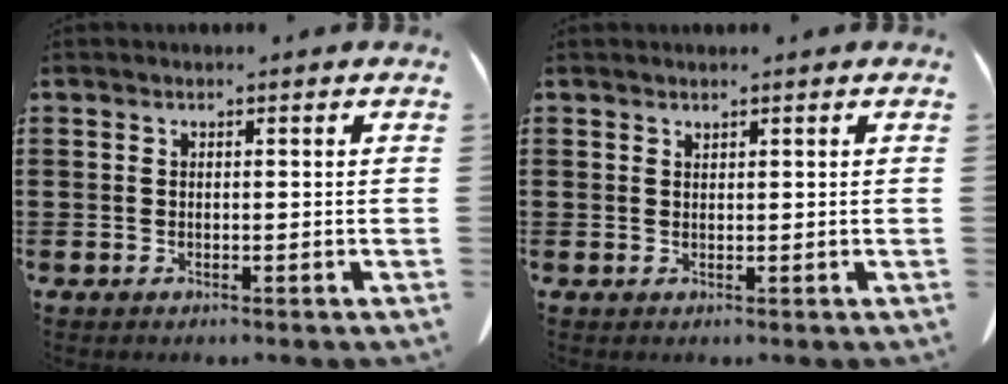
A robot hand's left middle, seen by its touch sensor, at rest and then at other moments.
{"total": 0.5, "force": [0.5, 0.0, 0.0], "torque": [-0.002, -0.002, 0.011]}